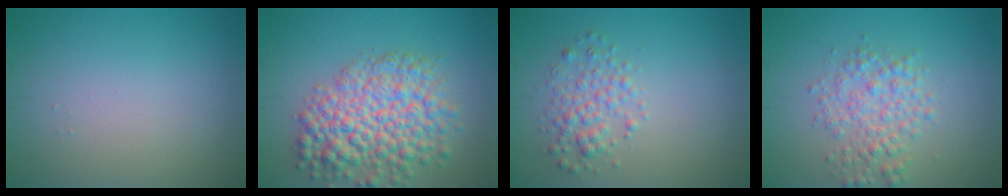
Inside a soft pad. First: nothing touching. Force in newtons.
{"total": 7.8, "press": 7.8, "slide": 0.3}
{"total": 2.6, "press": 2.6, "slide": 0.0}
{"total": 3.2, "press": 3.2, "slide": 0.1}